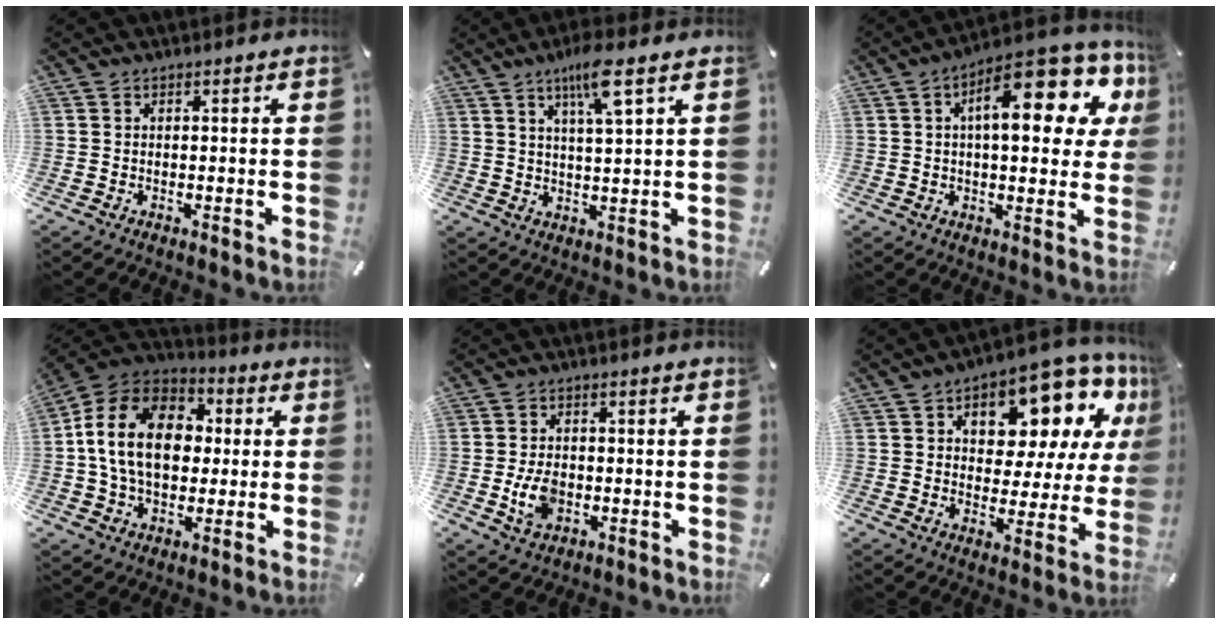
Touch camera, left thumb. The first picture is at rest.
{"total": 8.1, "force": [4.5, 0.9, 6.7], "torque": [-0.124, -0.004, 0.073]}
{"total": 18.9, "force": [6.9, 7.8, 15.8], "torque": [-0.222, -0.027, 0.104]}
{"total": 17.5, "force": [1.0, 13.3, 11.3], "torque": [-0.247, 0.015, 0.016]}
{"total": 6.6, "force": [-1.2, 4.7, 4.5], "torque": [-0.093, -0.002, -0.024]}
{"total": 13.7, "force": [8.9, 7.4, 7.5], "torque": [-0.103, -0.073, 0.147]}